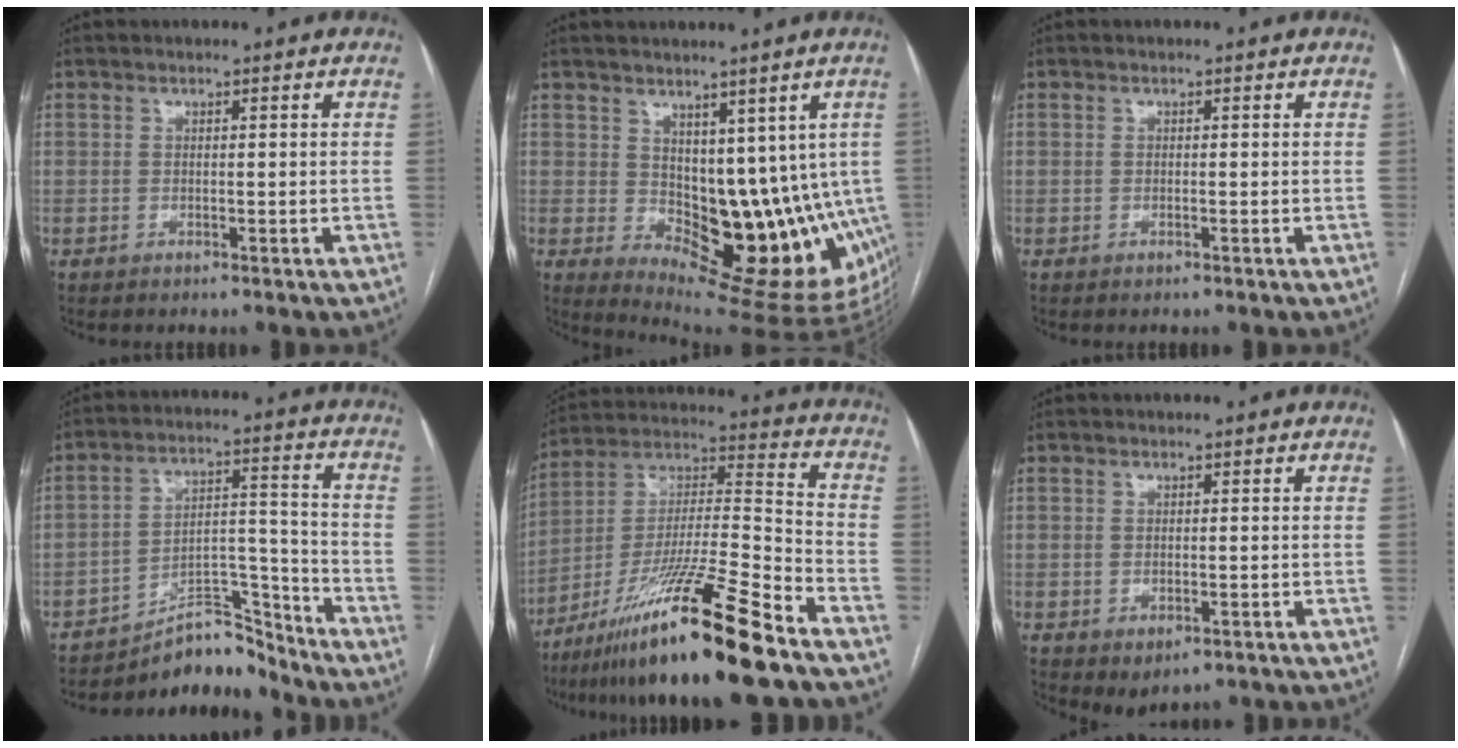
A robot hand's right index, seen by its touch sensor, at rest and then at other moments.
{"total": 14.7, "force": [0.5, 8.2, 12.2], "torque": [-0.157, -0.001, 0.027]}
{"total": 0.0}
{"total": 9.4, "force": [-9.0, 2.5, 1.4], "torque": [-0.009, 0.059, -0.151]}
{"total": 21.0, "force": [-14.8, -0.8, 14.8], "torque": [-0.283, -0.028, -0.265]}
{"total": 2.7, "force": [-1.1, 1.6, 1.8], "torque": [-0.024, -0.005, -0.002]}